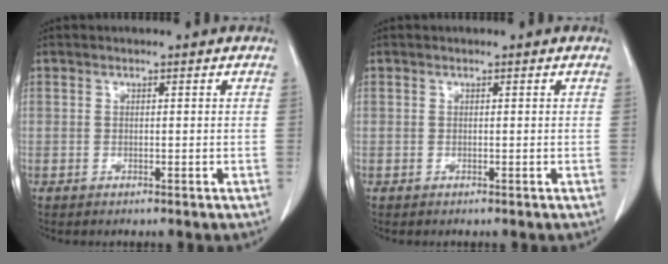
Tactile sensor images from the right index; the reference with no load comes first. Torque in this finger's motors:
{"motor_torque": [0.00, 0.00, 0.00, 0.00]}